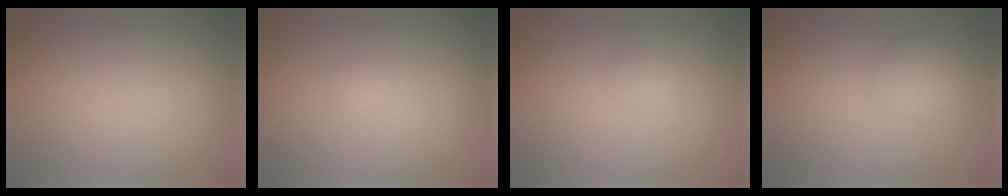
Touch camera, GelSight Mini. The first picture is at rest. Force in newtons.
{"total": 0.8, "press": 0.8, "slide": 0.1}
{"total": 1.1, "press": 1.1, "slide": 0.0}
{"total": 2.6, "press": 2.6, "slide": 0.1}